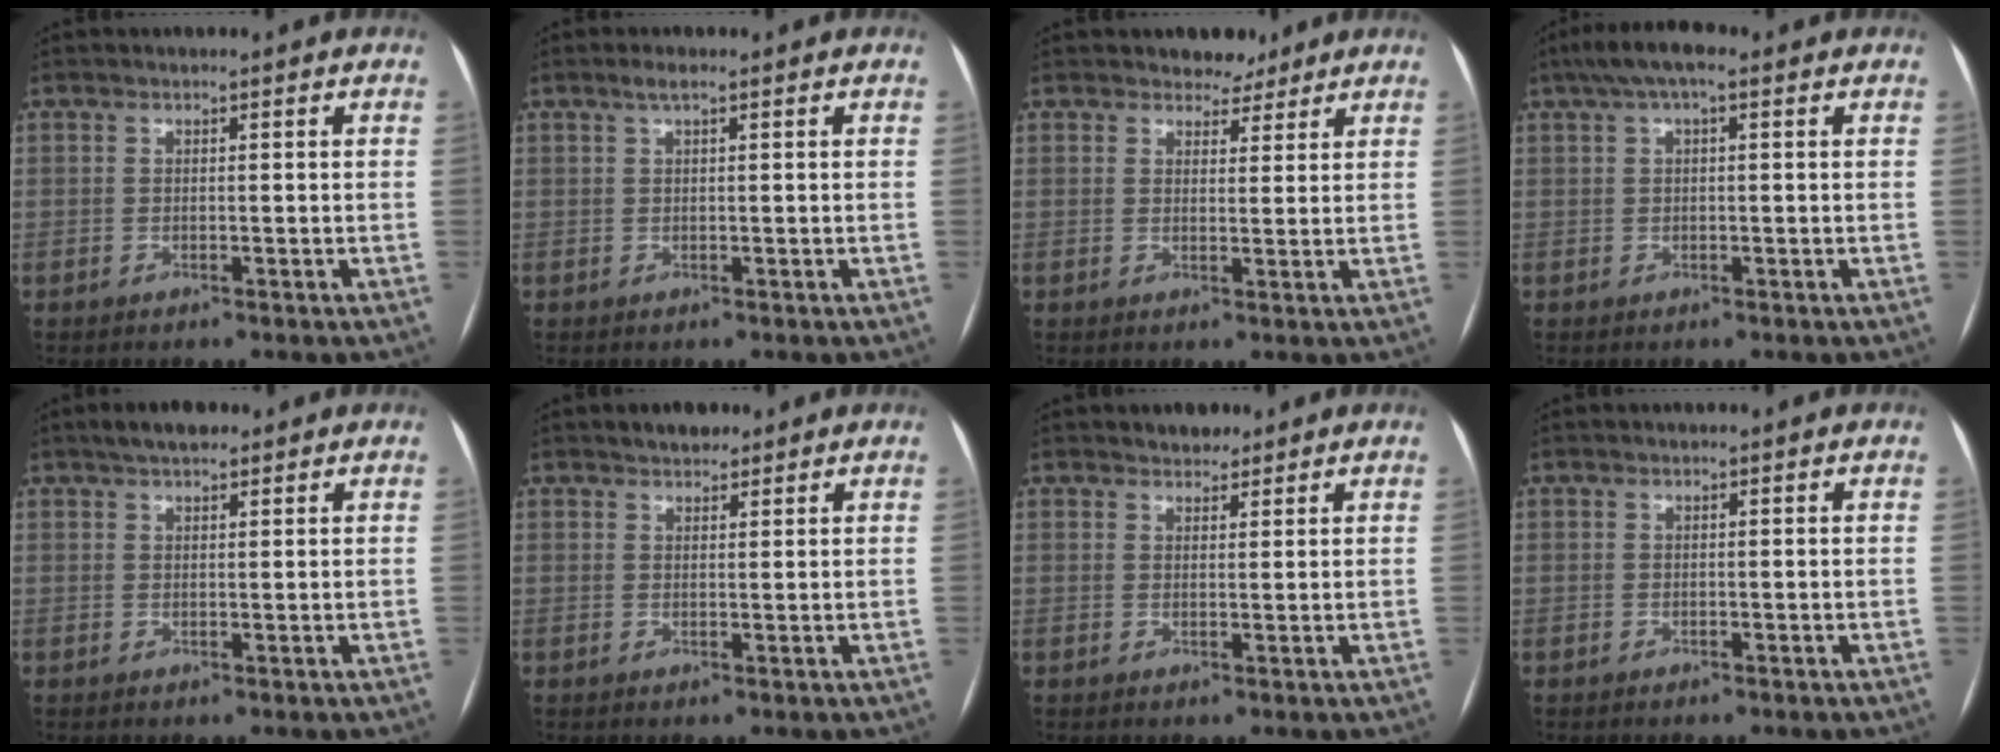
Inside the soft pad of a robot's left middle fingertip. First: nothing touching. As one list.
[{"total": 1.4, "force": [0.8, 0.1, 1.1], "torque": [-0.023, 0.009, 0.016]}, {"total": 3.5, "force": [2.9, 1.8, 0.4], "torque": [0.001, -0.001, 0.039]}, {"total": 5.7, "force": [3.2, 1.7, 4.4], "torque": [-0.086, 0.043, 0.049]}, {"total": 3.9, "force": [2.9, 1.4, 2.2], "torque": [-0.040, 0.019, 0.048]}, {"total": 2.9, "force": [2.3, 1.3, 1.0], "torque": [-0.015, 0.011, 0.034]}, {"total": 2.5, "force": [2.1, 1.3, 0.5], "torque": [-0.008, 0.006, 0.030]}, {"total": 0.0}]